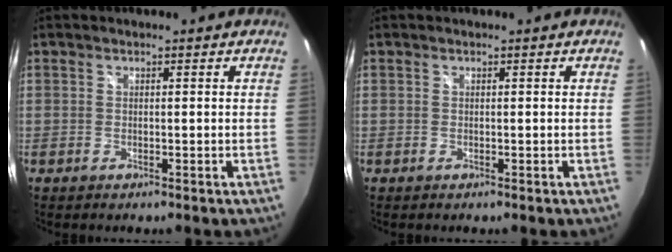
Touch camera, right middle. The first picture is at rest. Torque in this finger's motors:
{"motor_torque": [0.03, -0.06, 0.02, 0.00]}